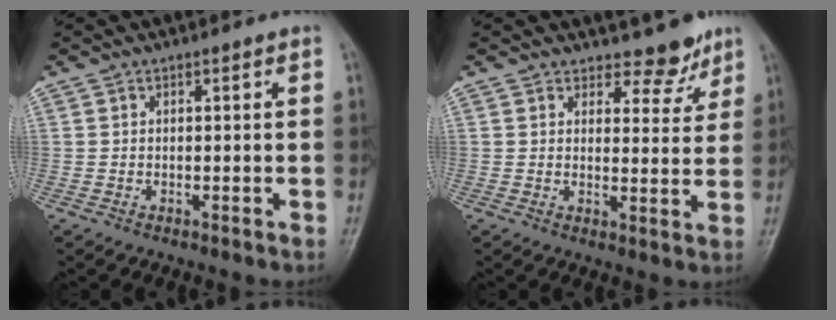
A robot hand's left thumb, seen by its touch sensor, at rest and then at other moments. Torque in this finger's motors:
{"motor_torque": [-0.09, 0.05, -0.19, 0.14, 0.02]}